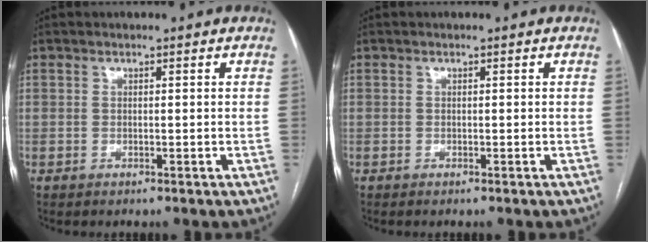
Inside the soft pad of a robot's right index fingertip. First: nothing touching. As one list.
[{"total": 0.0}]